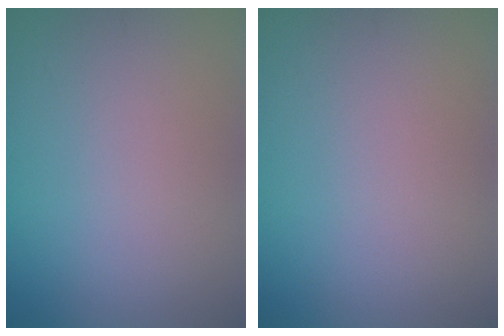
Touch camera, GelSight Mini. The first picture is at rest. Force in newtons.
{"total": 0.0}